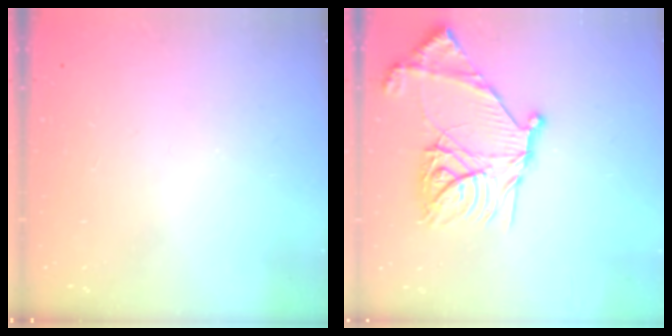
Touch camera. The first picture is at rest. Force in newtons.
{"total": 22.5, "press": 22.4, "slide": 2.2}